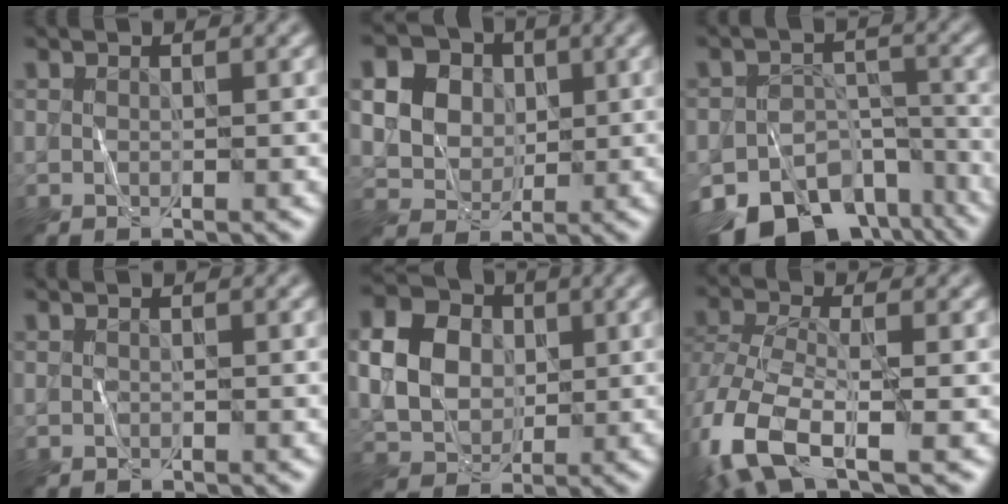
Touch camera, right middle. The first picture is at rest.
{"total": 15.1, "force": [5.1, 12.7, 6.4], "torque": [-0.154, 0.029, 0.079]}
{"total": 14.7, "force": [-10.3, 8.5, 6.2], "torque": [-0.108, -0.033, -0.135]}
{"total": 0.5, "force": [-0.3, 0.4, 0.2], "torque": [-0.003, -0.001, -0.005]}
{"total": 6.6, "force": [0.8, 5.3, 3.8], "torque": [-0.088, 0.008, 0.012]}
{"total": 8.4, "force": [-3.6, 3.9, 6.5], "torque": [-0.153, -0.004, -0.081]}